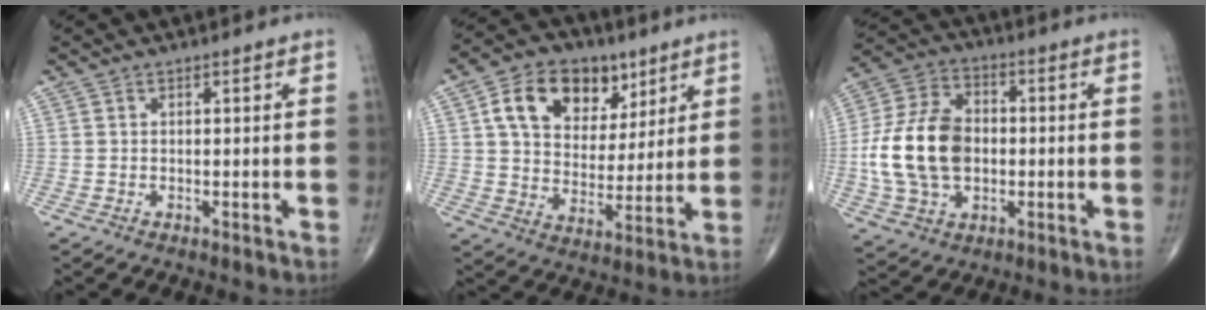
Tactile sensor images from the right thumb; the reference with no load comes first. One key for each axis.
{"total": 16.4, "fx": 7.3, "fy": 11.4, "fz": 9.4, "tx": -0.124, "ty": -0.015, "tz": 0.127}
{"total": 17.2, "fx": -1.1, "fy": 11.7, "fz": 12.6, "tx": -0.235, "ty": 0.018, "tz": -0.017}